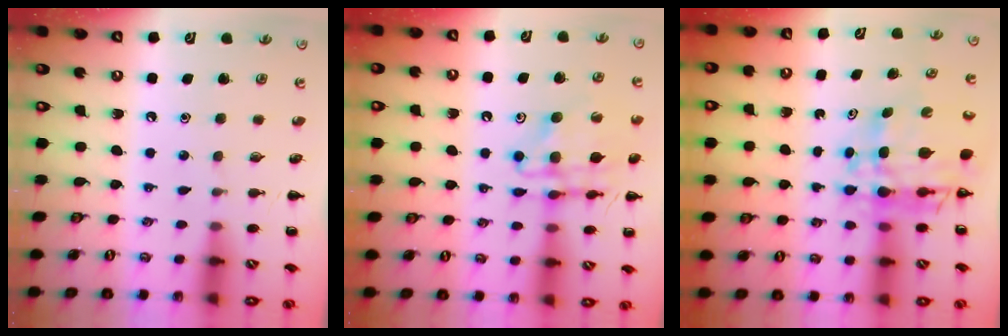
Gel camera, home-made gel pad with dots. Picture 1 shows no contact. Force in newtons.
{"total": 15.0, "press": 14.7, "slide": 3.1}
{"total": 11.0, "press": 10.5, "slide": 3.4}